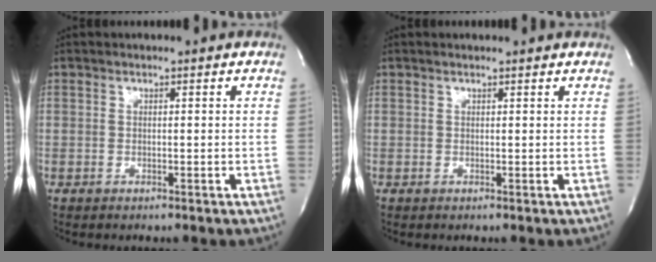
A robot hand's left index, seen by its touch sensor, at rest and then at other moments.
{"total": 0.7, "force": [0.7, 0.0, 0.3], "torque": [-0.008, 0.007, 0.006]}